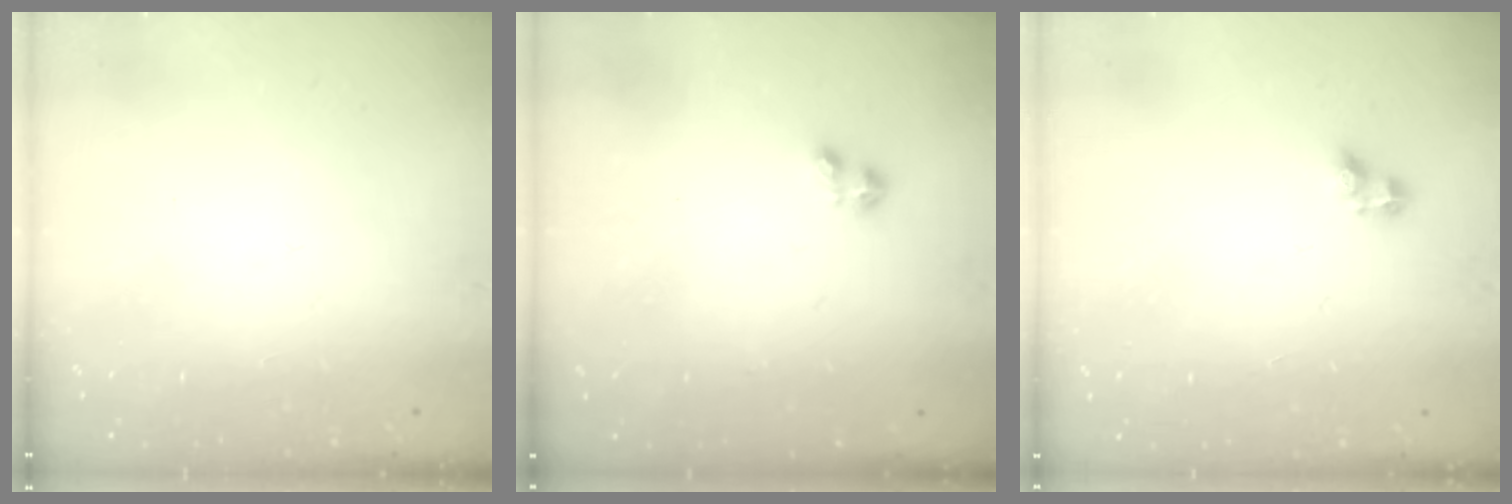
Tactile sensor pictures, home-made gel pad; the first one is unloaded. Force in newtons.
{"total": 1.0, "press": 0.9, "slide": 0.4}
{"total": 3.0, "press": 3.0, "slide": 0.4}